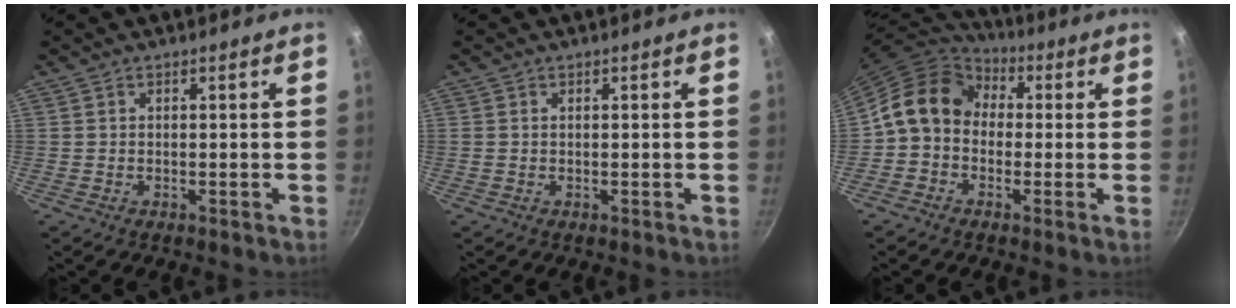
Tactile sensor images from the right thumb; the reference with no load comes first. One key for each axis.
{"total": 0.0}
{"total": 12.4, "fx": 0.8, "fy": 10.0, "fz": 7.2, "tx": -0.103, "ty": 0.037, "tz": -0.010}